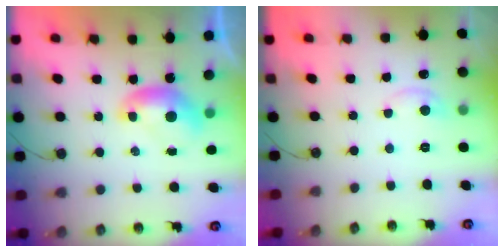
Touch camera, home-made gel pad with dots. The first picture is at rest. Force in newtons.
{"total": 1.2, "press": 0.9, "slide": 0.8}